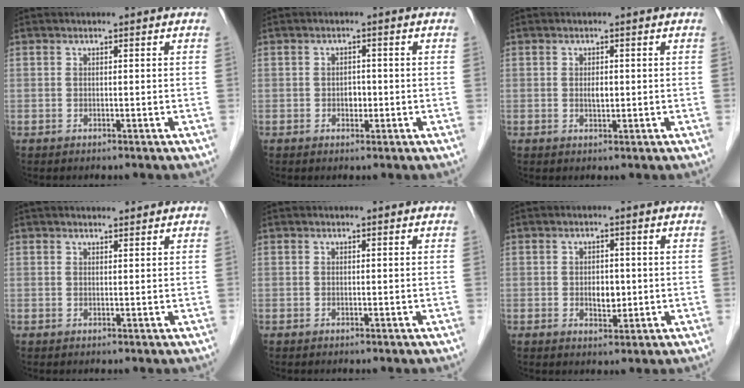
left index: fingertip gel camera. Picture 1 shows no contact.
{"total": 1.6, "force": [-0.6, 1.1, 1.0], "torque": [-0.015, 0.000, -0.007]}
{"total": 1.3, "force": [-0.1, 0.6, 1.1], "torque": [-0.020, -0.005, 0.000]}
{"total": 4.0, "force": [3.7, 0.7, 1.5], "torque": [-0.016, 0.023, 0.050]}
{"total": 0.0}
{"total": 2.9, "force": [-0.4, 1.8, 2.3], "torque": [-0.036, -0.003, -0.001]}